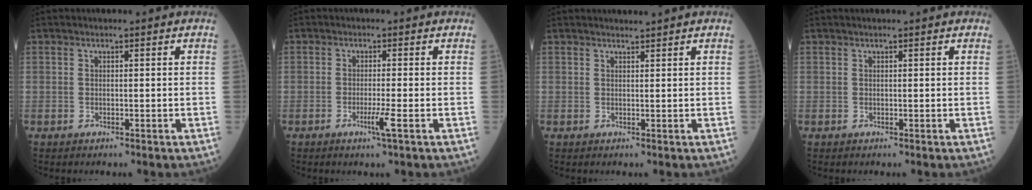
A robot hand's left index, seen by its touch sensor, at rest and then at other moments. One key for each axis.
{"total": 2.7, "fx": -1.2, "fy": -0.4, "fz": 2.3, "tx": -0.046, "ty": -0.006, "tz": -0.022}
{"total": 0.9, "fx": 0.9, "fy": -0.3, "fz": 0.1, "tx": -0.007, "ty": -0.002, "tz": 0.018}
{"total": 1.2, "fx": 0.9, "fy": 0.4, "fz": 0.7, "tx": -0.006, "ty": 0.018, "tz": 0.009}